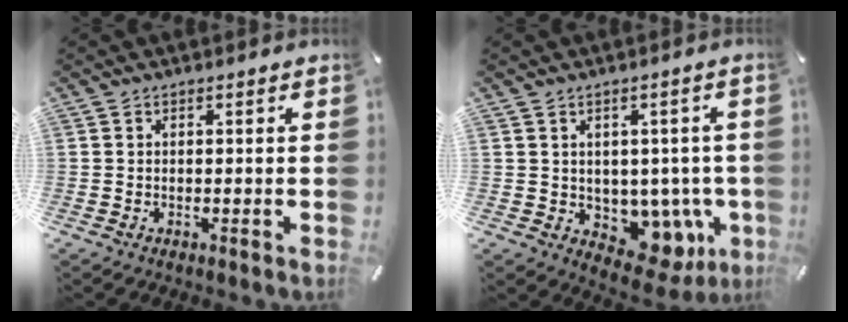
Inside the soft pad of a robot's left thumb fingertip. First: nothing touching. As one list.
[{"total": 8.3, "force": [-0.8, 6.9, 4.6], "torque": [-0.034, -0.021, 0.000]}]